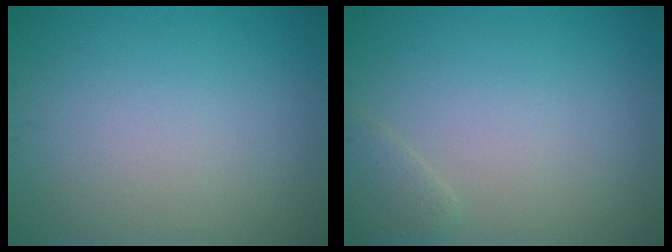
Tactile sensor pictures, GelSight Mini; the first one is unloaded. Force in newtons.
{"total": 1.3, "press": 1.3, "slide": 0.2}